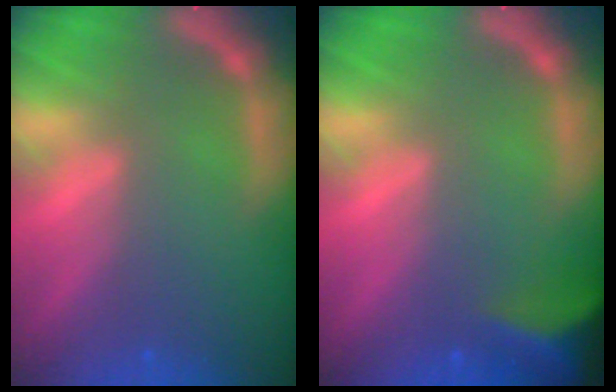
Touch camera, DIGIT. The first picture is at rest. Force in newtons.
{"total": 7.0}